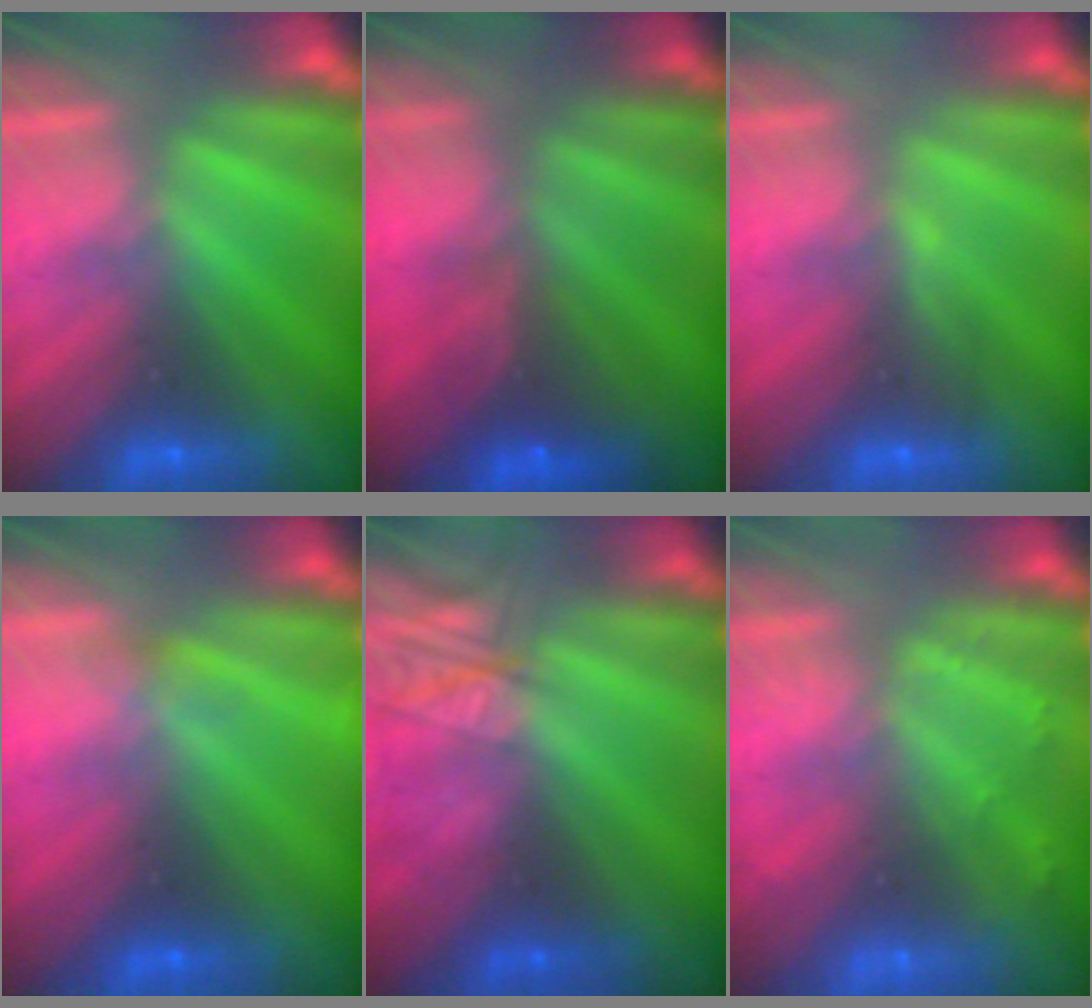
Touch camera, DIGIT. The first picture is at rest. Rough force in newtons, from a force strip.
{"total": 7.2}
{"total": 3.3}
{"total": 3.5}
{"total": 2.3}
{"total": 2.1}